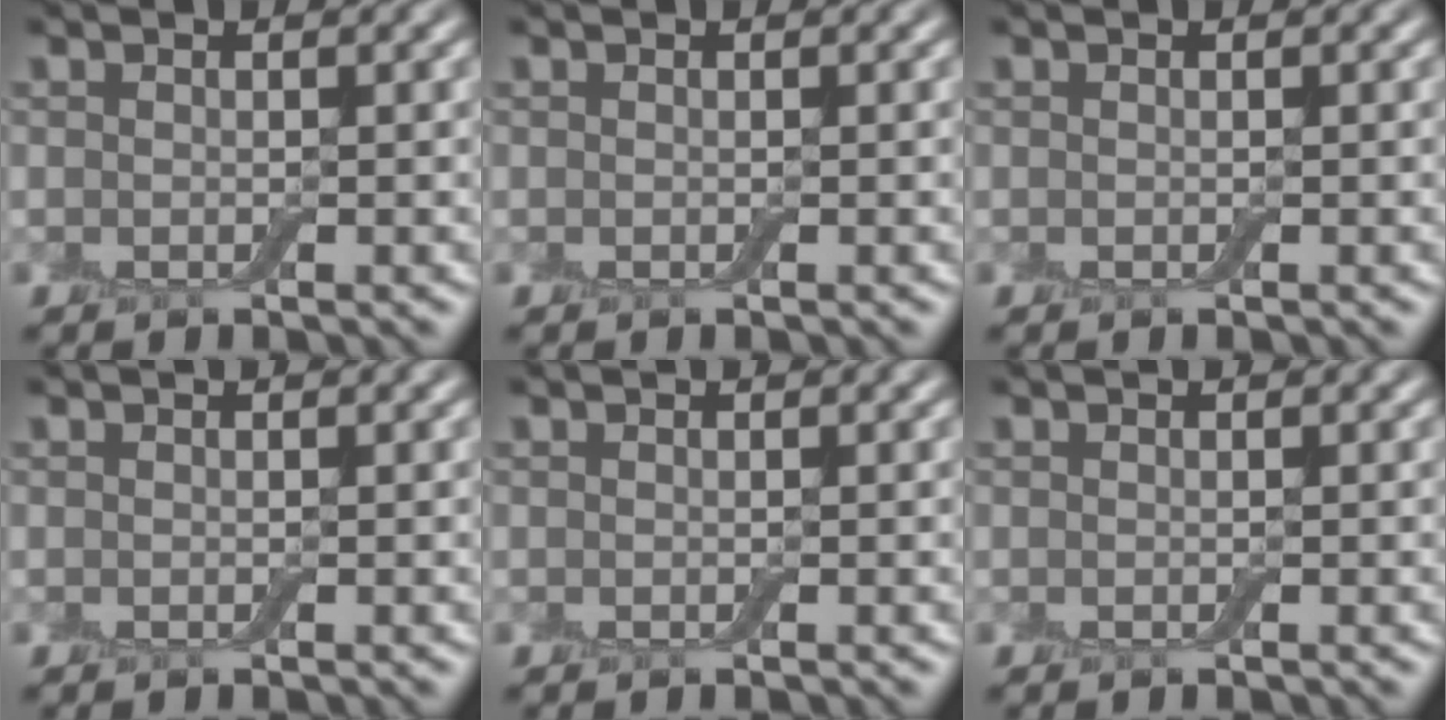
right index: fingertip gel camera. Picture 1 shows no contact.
{"total": 0.0}
{"total": 0.0}
{"total": 0.0}
{"total": 0.0}
{"total": 0.0}